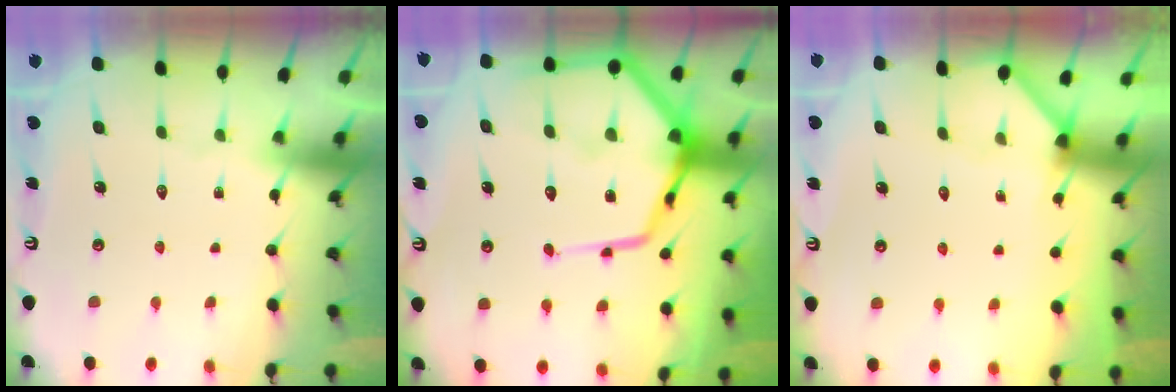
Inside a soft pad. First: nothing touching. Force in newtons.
{"total": 17.9, "press": 17.8, "slide": 1.8}
{"total": 2.0, "press": 2.0, "slide": 0.2}